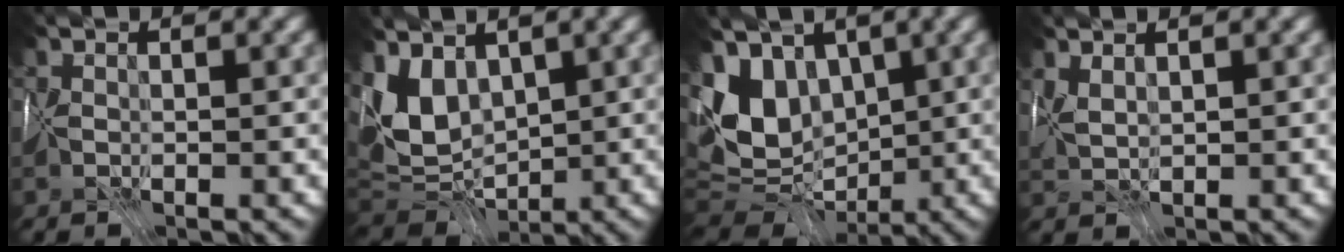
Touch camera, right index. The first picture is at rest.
{"total": 5.0, "force": [2.3, 3.3, 3.0], "torque": [-0.074, -0.003, 0.042]}
{"total": 7.0, "force": [1.8, 5.1, 4.5], "torque": [-0.103, -0.002, 0.025]}
{"total": 1.4, "force": [1.3, -0.5, -0.1], "torque": [-0.010, 0.008, 0.030]}